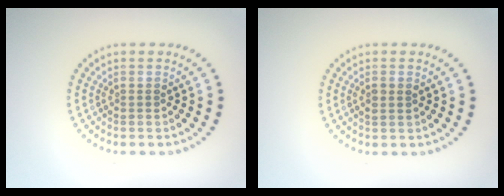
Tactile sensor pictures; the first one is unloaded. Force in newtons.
{"total": 1.1, "press": 1.1, "slide": 0.3}